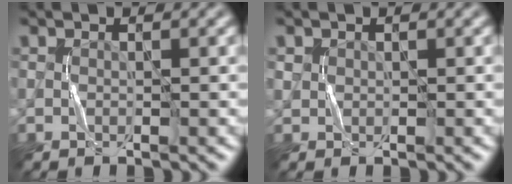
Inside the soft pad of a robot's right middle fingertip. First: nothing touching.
{"total": 0.7, "force": [0.3, 0.7, 0.1], "torque": [0.001, -0.001, 0.008]}